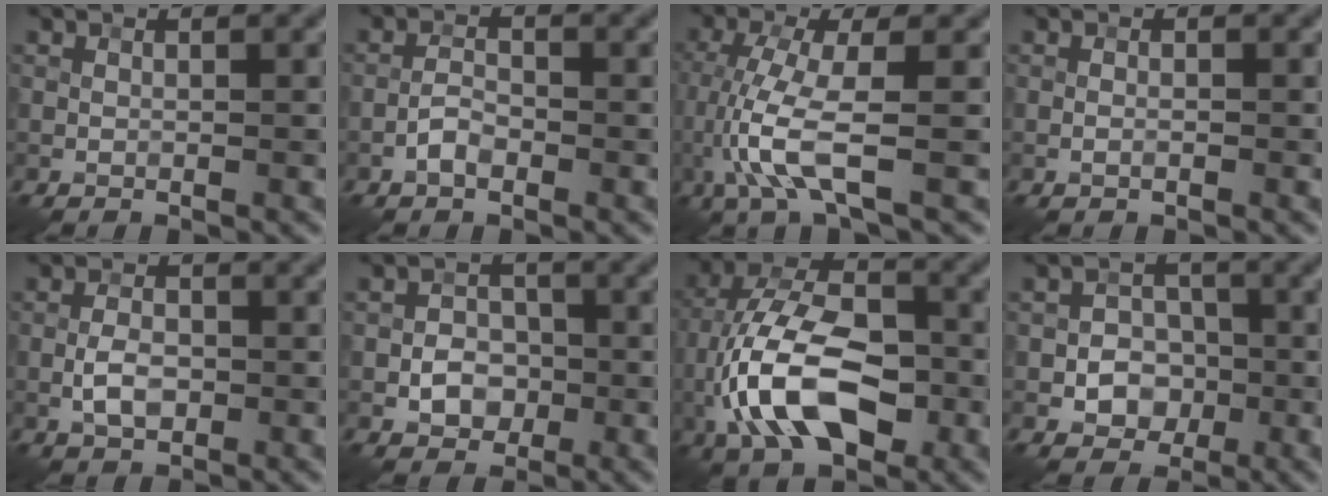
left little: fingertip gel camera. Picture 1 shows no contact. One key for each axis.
{"total": 1.8, "fx": -1.0, "fy": 0.9, "fz": 1.2, "tx": -0.020, "ty": 0.005, "tz": -0.023}
{"total": 5.6, "fx": -1.6, "fy": 1.2, "fz": 5.3, "tx": -0.128, "ty": -0.006, "tz": -0.032}
{"total": 0.7, "fx": -0.3, "fy": 0.3, "fz": 0.5, "tx": -0.010, "ty": -0.001, "tz": -0.005}
{"total": 2.6, "fx": -0.6, "fy": 1.5, "fz": 2.0, "tx": -0.038, "ty": 0.003, "tz": -0.015}
{"total": 3.0, "fx": -0.9, "fy": 2.4, "fz": 1.6, "tx": -0.018, "ty": 0.001, "tz": -0.019}
{"total": 11.5, "fx": -3.1, "fy": 6.3, "fz": 9.2, "tx": -0.190, "ty": 0.006, "tz": -0.067}
{"total": 3.8, "fx": -1.1, "fy": 3.1, "fz": 1.9, "tx": -0.006, "ty": 0.001, "tz": -0.026}